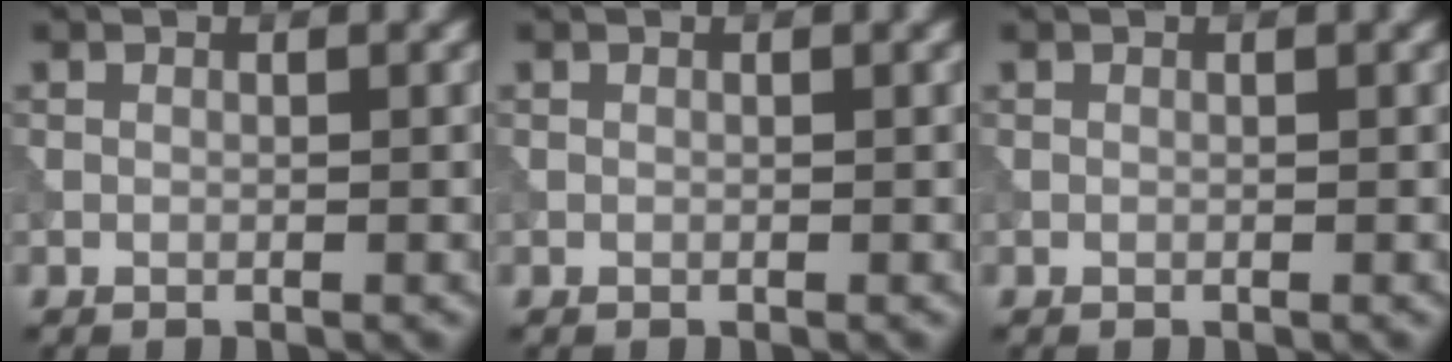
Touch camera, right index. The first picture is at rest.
{"total": 0.0}
{"total": 0.0}